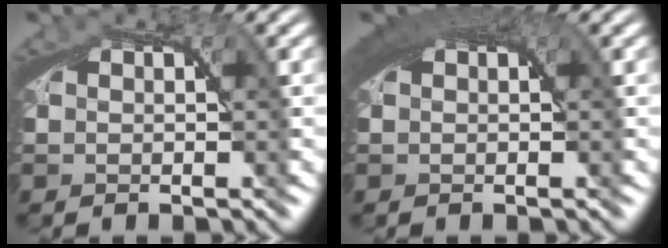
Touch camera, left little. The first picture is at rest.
{"total": 3.7, "force": [1.6, 1.3, 3.1], "torque": [-0.043, 0.013, 0.022]}